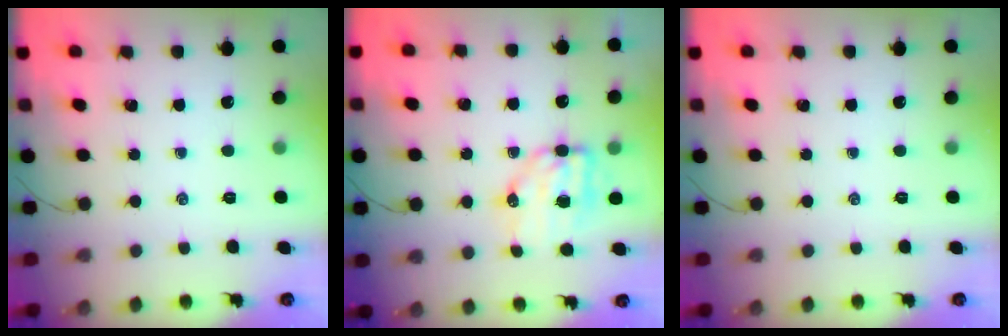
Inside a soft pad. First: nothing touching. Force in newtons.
{"total": 7.9, "press": 7.8, "slide": 1.3}
{"total": 0.0}